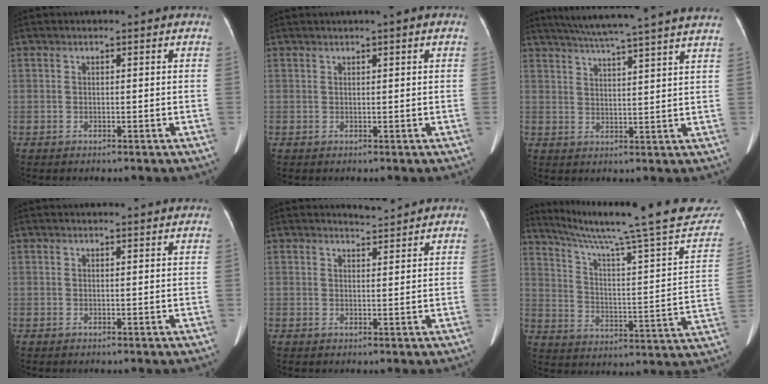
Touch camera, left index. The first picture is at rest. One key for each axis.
{"total": 1.3, "fx": 0.8, "fy": 0.0, "fz": 1.1, "tx": -0.019, "ty": 0.017, "tz": 0.012}
{"total": 18.7, "fx": 16.4, "fy": -1.0, "fz": 8.9, "tx": -0.152, "ty": 0.002, "tz": 0.215}
{"total": 2.5, "fx": 2.4, "fy": -0.1, "fz": 0.6, "tx": -0.009, "ty": 0.010, "tz": 0.027}
{"total": 1.8, "fx": 1.7, "fy": -0.3, "fz": -0.4, "tx": -0.001, "ty": -0.004, "tz": 0.034}
{"total": 29.1, "fx": 25.4, "fy": 1.8, "fz": 14.1, "tx": -0.217, "ty": -0.076, "tz": 0.331}